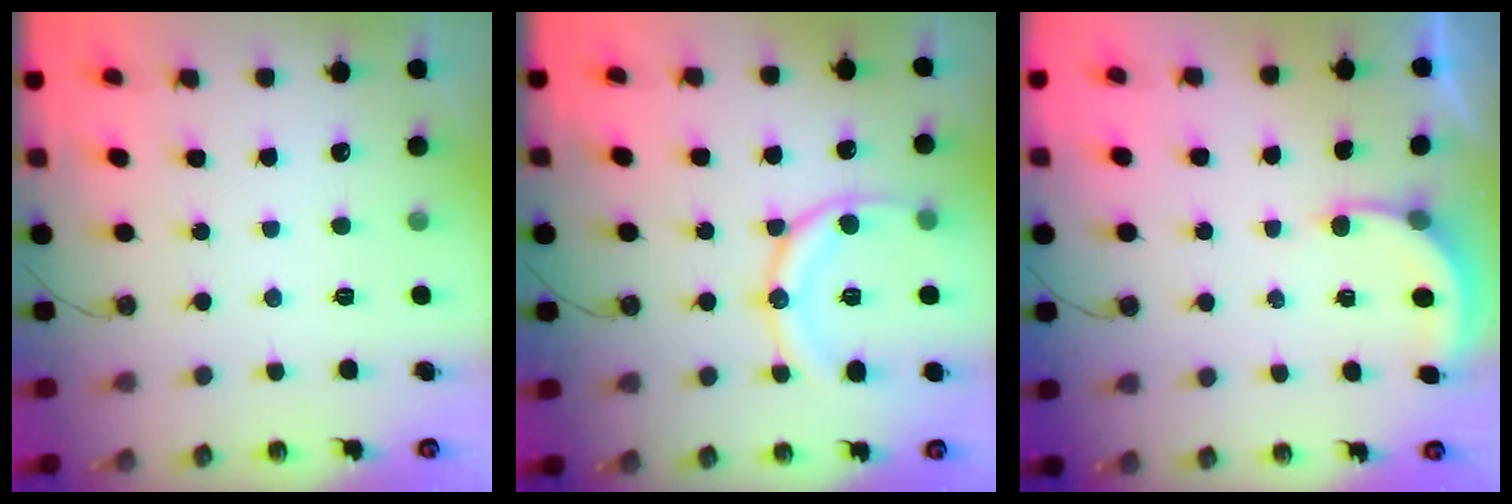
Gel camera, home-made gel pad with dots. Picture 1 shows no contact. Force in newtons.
{"total": 14.3, "press": 14.2, "slide": 1.4}
{"total": 2.9, "press": 2.9, "slide": 0.2}